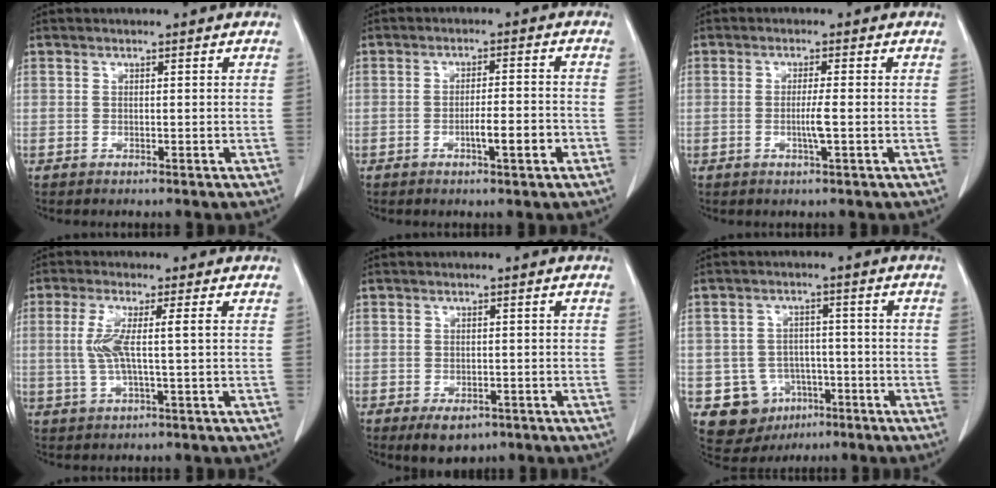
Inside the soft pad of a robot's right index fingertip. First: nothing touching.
{"total": 4.6, "force": [-1.9, 0.4, 4.2], "torque": [-0.060, 0.001, -0.026]}
{"total": 2.6, "force": [-0.4, -0.3, 2.5], "torque": [-0.045, -0.003, -0.007]}
{"total": 5.4, "force": [0.4, 0.2, 5.4], "torque": [-0.116, 0.006, 0.009]}
{"total": 4.3, "force": [-2.6, 2.6, 2.2], "torque": [-0.030, -0.002, -0.029]}
{"total": 8.5, "force": [-3.3, 7.6, 1.8], "torque": [-0.034, 0.015, -0.038]}